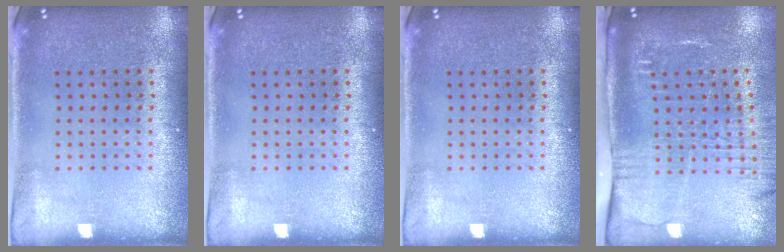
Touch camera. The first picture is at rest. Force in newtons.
{"total": 0.0}
{"total": 0.0}
{"total": 2.7, "press": 2.1, "slide": 1.7}